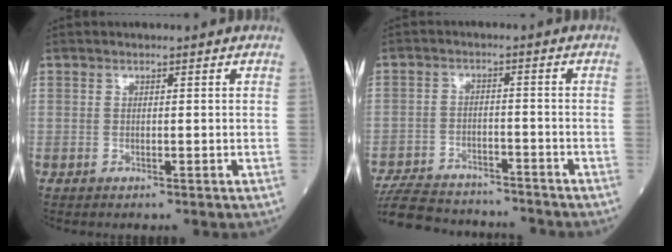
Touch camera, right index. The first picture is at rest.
{"total": 15.4, "force": [-14.1, 3.9, 4.8], "torque": [-0.110, -0.001, -0.209]}